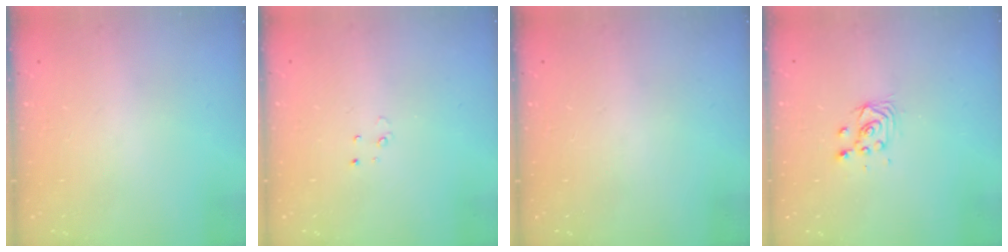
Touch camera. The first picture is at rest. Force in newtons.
{"total": 2.3, "press": 2.3, "slide": 0.2}
{"total": 0.0}
{"total": 3.3, "press": 3.3, "slide": 0.4}